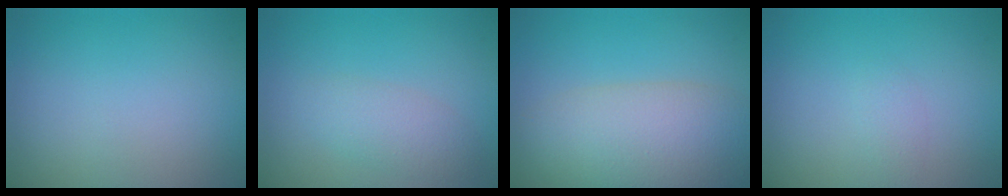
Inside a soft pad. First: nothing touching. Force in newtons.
{"total": 2.4, "press": 2.4, "slide": 0.0}
{"total": 7.2, "press": 7.2, "slide": 0.7}
{"total": 0.8, "press": 0.8, "slide": 0.0}